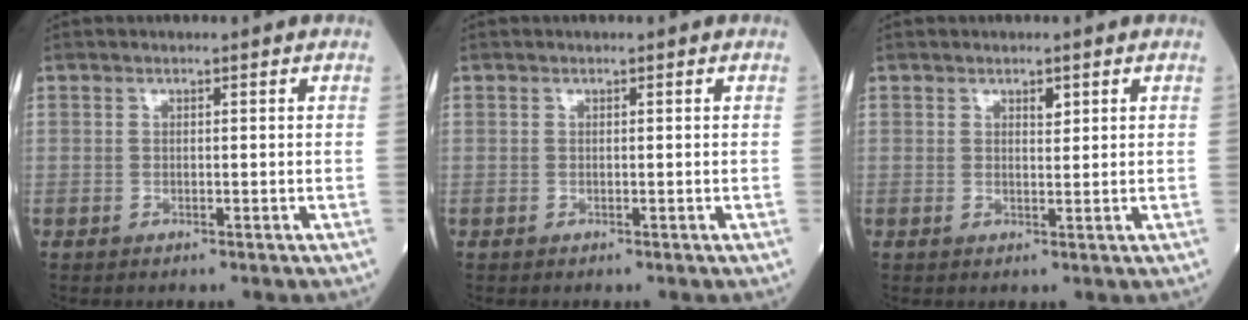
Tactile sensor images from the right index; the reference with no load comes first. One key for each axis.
{"total": 0.0}
{"total": 1.5, "fx": 1.1, "fy": 0.6, "fz": 0.9, "tx": -0.009, "ty": 0.002, "tz": 0.019}